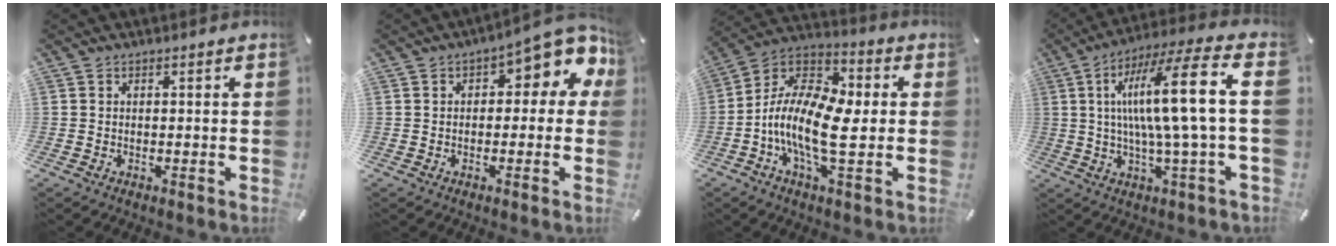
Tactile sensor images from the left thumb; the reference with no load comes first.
{"total": 9.0, "force": [3.8, 4.0, 7.1], "torque": [-0.094, -0.024, 0.059]}
{"total": 14.6, "force": [-3.6, 6.3, 12.7], "torque": [-0.281, -0.012, -0.071]}
{"total": 18.0, "force": [2.7, 1.5, 17.7], "torque": [-0.330, -0.010, 0.022]}